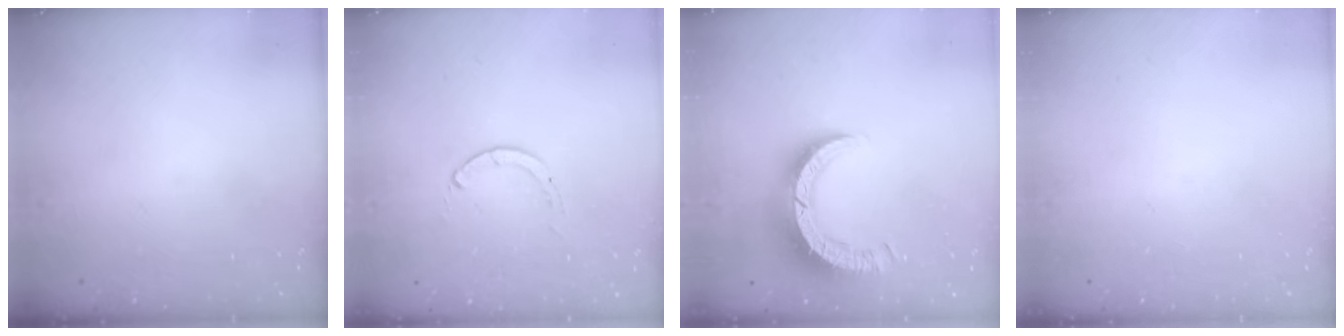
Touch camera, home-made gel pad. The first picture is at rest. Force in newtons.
{"total": 0.0}
{"total": 10.9, "press": 10.8, "slide": 1.2}
{"total": 0.0}